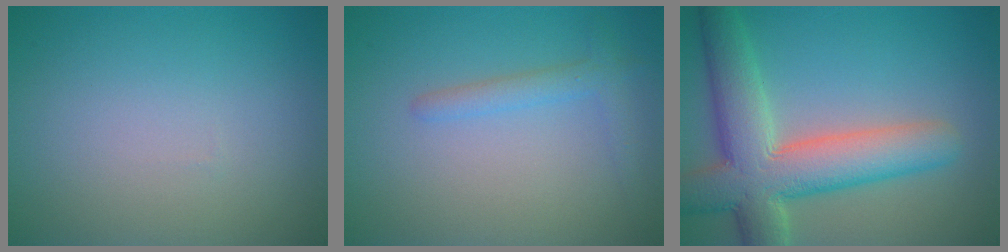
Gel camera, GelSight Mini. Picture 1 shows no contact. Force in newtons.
{"total": 1.9, "press": 1.9, "slide": 0.1}
{"total": 9.1, "press": 9.1, "slide": 0.8}